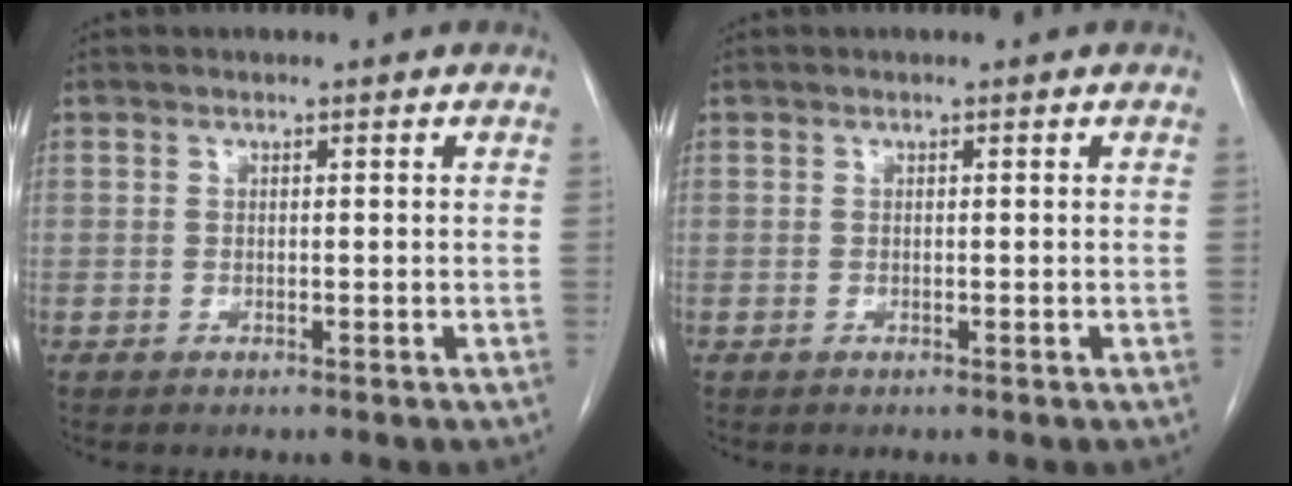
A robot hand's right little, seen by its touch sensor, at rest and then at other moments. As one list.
[{"total": 0.0}]